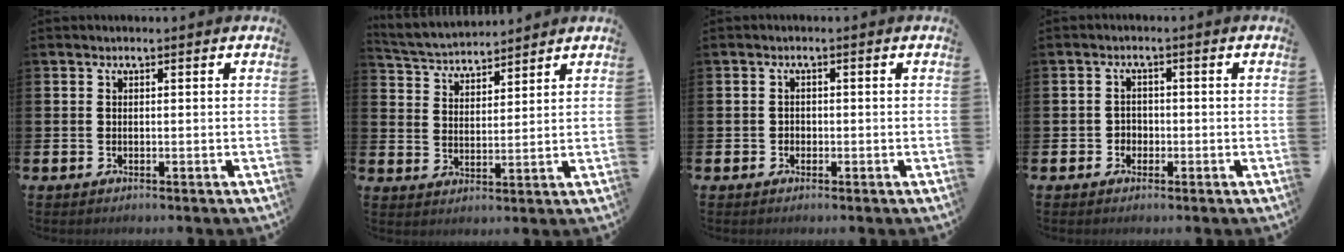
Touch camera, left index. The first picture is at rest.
{"total": 4.2, "force": [4.1, 0.8, -0.1], "torque": [-0.021, -0.026, 0.073]}
{"total": 1.0, "force": [-0.4, 0.9, 0.2], "torque": [-0.003, 0.004, -0.011]}
{"total": 1.8, "force": [-0.8, 1.6, 0.3], "torque": [-0.007, 0.004, -0.020]}